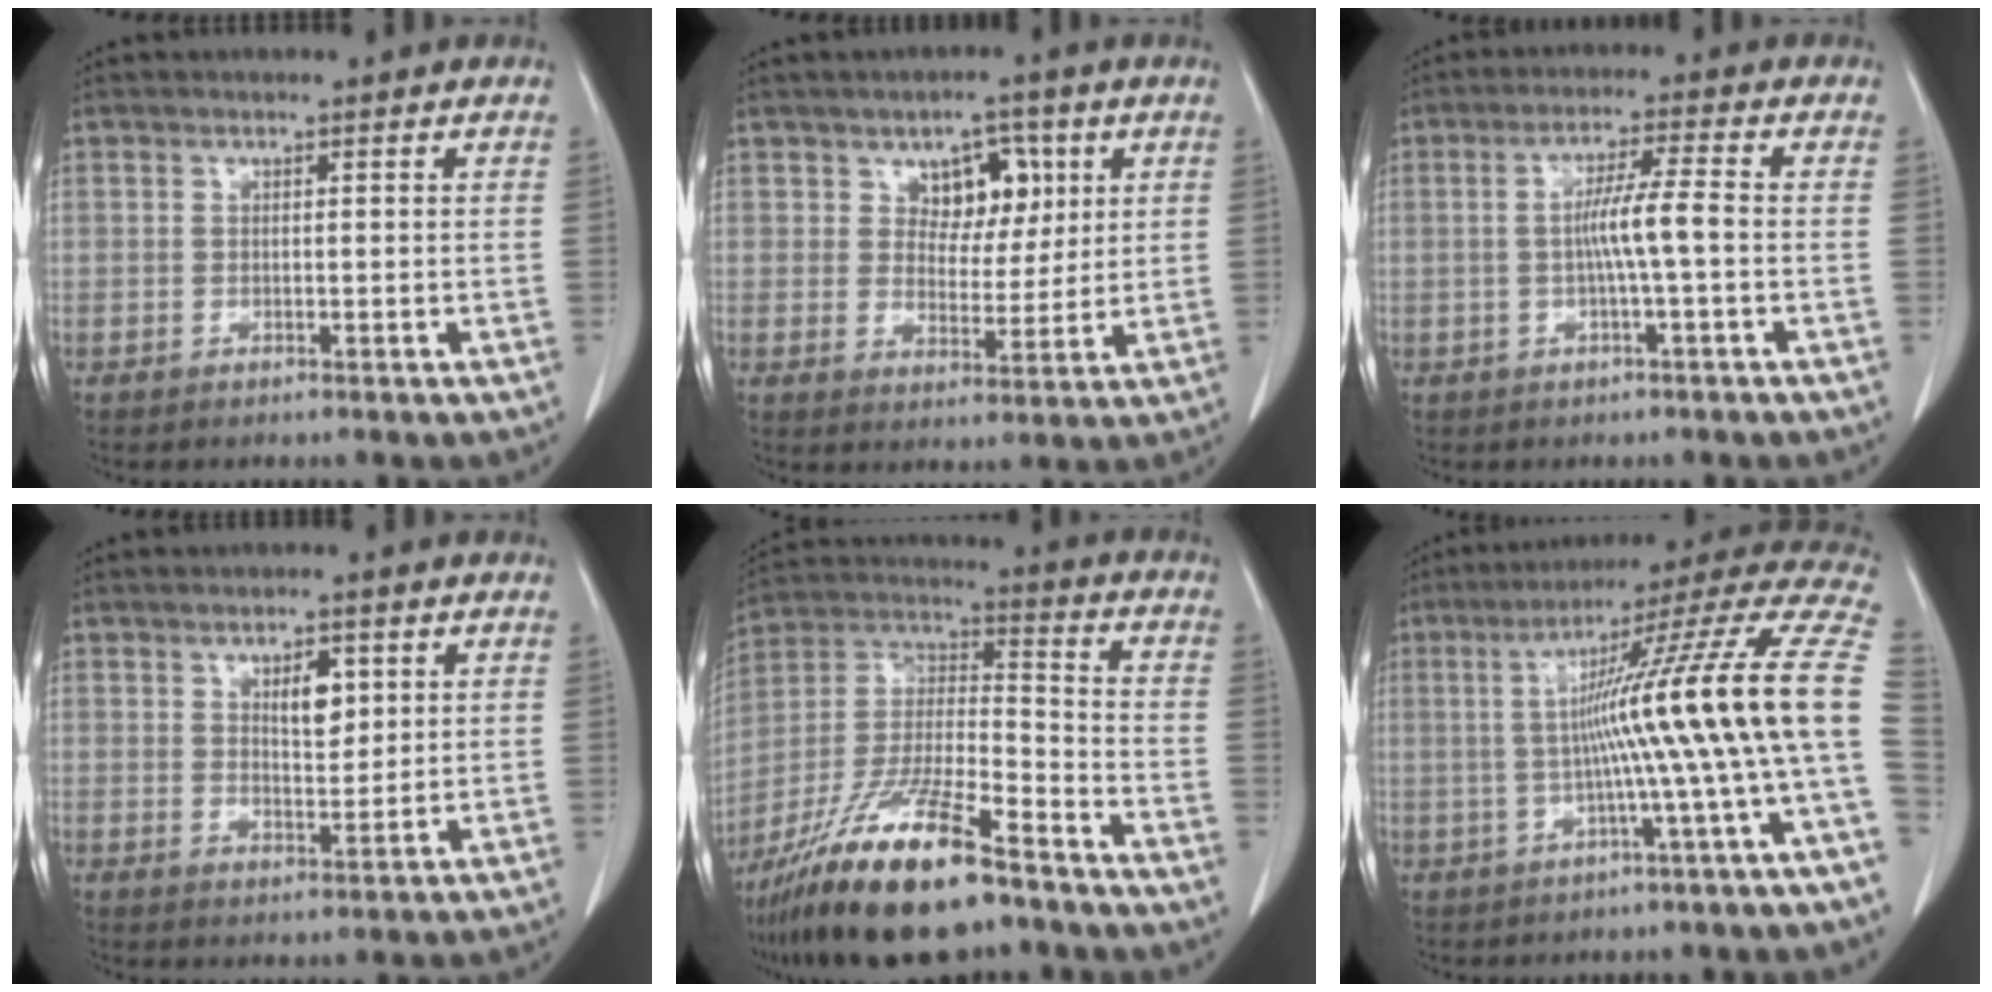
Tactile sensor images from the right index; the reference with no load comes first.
{"total": 6.5, "force": [2.8, 4.3, 4.0], "torque": [-0.048, 0.011, 0.044]}
{"total": 5.4, "force": [-0.7, -0.4, 5.3], "torque": [-0.098, 0.007, -0.014]}
{"total": 4.3, "force": [1.7, 1.9, 3.5], "torque": [-0.056, -0.002, 0.031]}
{"total": 19.8, "force": [-14.4, 3.3, 13.2], "torque": [-0.283, -0.023, -0.263]}
{"total": 17.8, "force": [-1.7, -2.4, 17.5], "torque": [-0.245, 0.027, -0.038]}